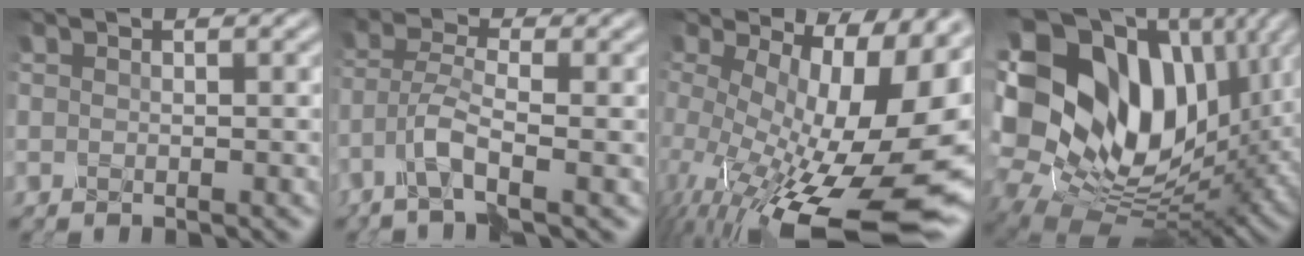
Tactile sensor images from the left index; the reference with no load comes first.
{"total": 2.4, "force": [-1.9, 0.2, 1.4], "torque": [-0.039, 0.014, -0.054]}
{"total": 18.6, "force": [-1.6, 7.9, 16.8], "torque": [-0.231, -0.036, -0.010]}
{"total": 18.5, "force": [5.1, 12.8, 12.3], "torque": [-0.236, 0.028, 0.089]}